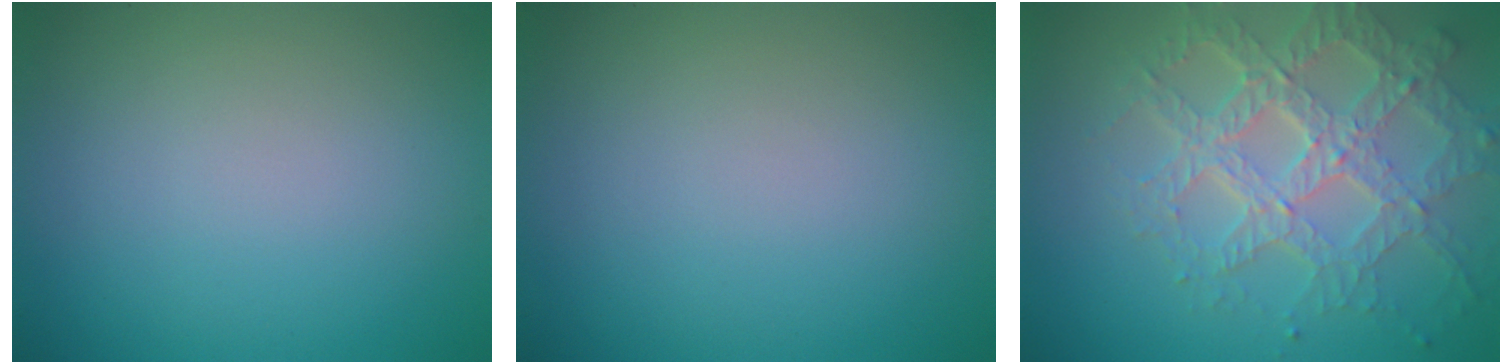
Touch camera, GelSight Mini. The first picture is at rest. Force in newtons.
{"total": 0.0}
{"total": 6.6, "press": 4.7, "slide": 4.6}